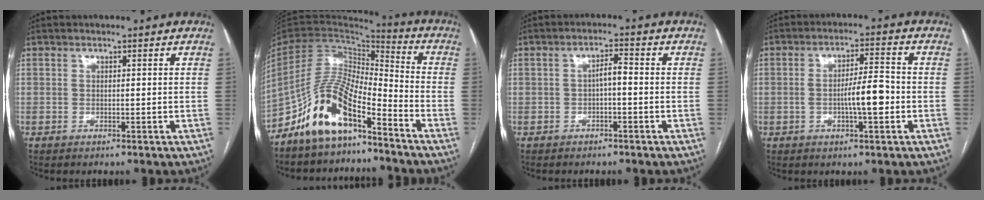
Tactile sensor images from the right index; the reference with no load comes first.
{"total": 11.9, "force": [-8.9, 3.5, 7.2], "torque": [-0.146, 0.022, -0.167]}
{"total": 2.6, "force": [-0.5, 0.7, 2.5], "torque": [-0.040, 0.010, -0.008]}
{"total": 6.6, "force": [-1.4, 1.0, 6.4], "torque": [-0.110, 0.009, -0.024]}